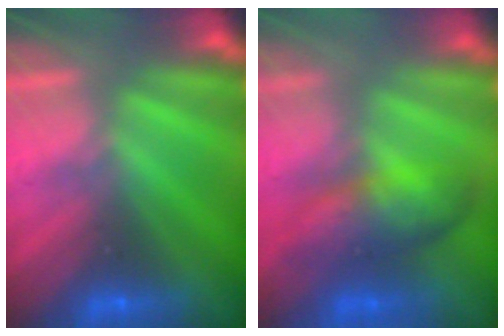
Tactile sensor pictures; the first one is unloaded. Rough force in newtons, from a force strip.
{"total": 8.1}